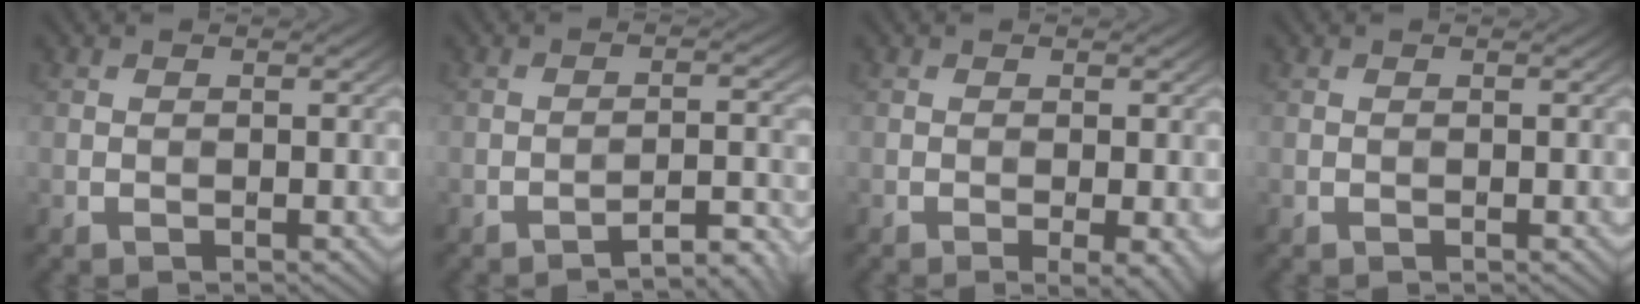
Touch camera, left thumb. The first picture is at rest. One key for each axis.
{"total": 4.1, "fx": -3.4, "fy": 0.4, "fz": 2.1, "tx": -0.025, "ty": 0.018, "tz": -0.052}
{"total": 2.6, "fx": -1.0, "fy": 0.5, "fz": 2.3, "tx": -0.038, "ty": -0.003, "tz": -0.014}
{"total": 0.0}